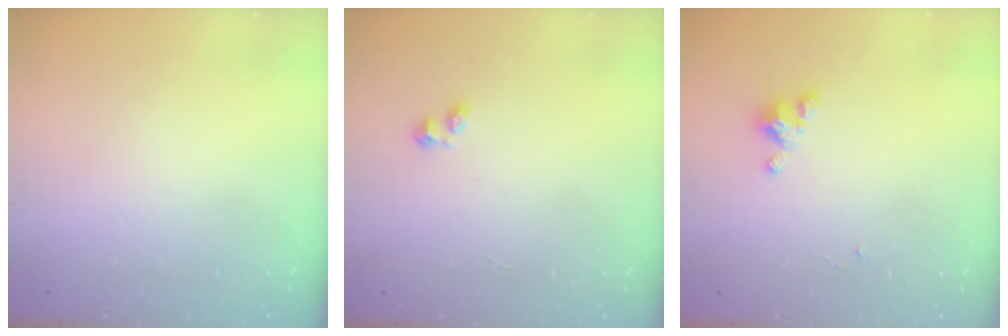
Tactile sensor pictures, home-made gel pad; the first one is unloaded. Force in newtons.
{"total": 1.7, "press": 1.6, "slide": 0.6}
{"total": 2.7, "press": 2.7, "slide": 0.3}